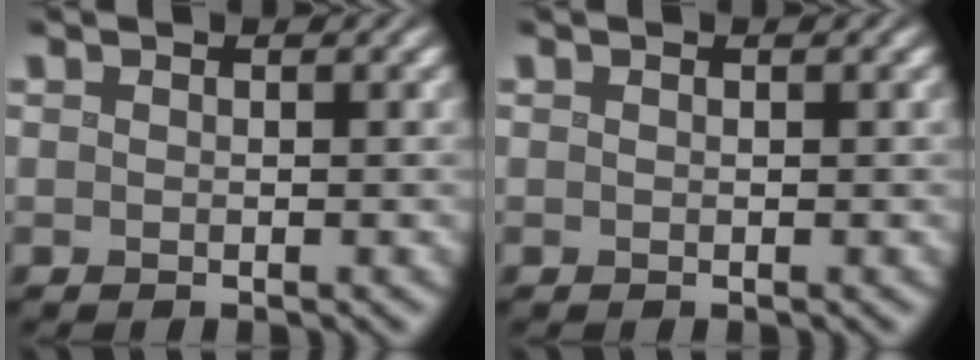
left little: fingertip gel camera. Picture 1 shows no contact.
{"total": 0.0}